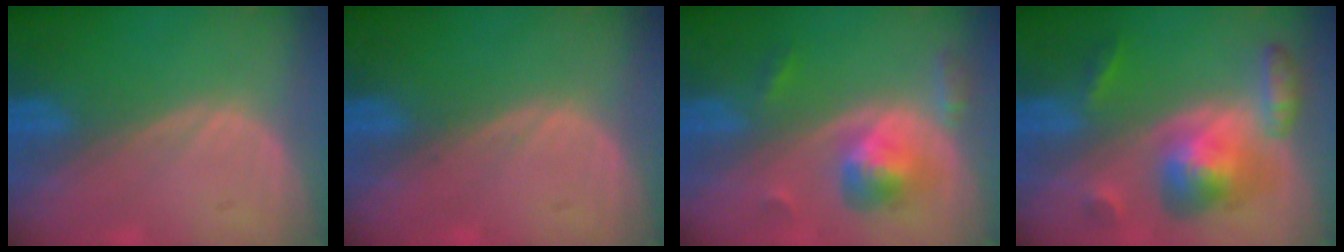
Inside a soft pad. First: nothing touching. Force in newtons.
{"total": 0.5, "press": 0.1, "slide": 0.5}
{"total": 5.7, "press": 5.2, "slide": 2.4}
{"total": 7.9, "press": 7.9, "slide": 0.6}